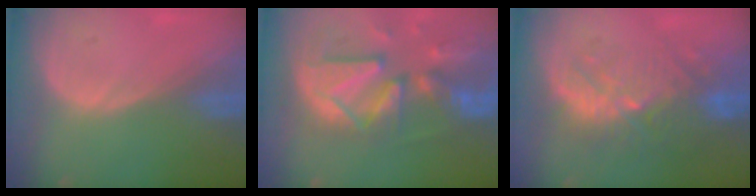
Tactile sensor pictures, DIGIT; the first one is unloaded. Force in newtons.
{"total": 13.1, "press": 11.4, "slide": 6.6}
{"total": 11.0, "press": 9.8, "slide": 5.0}